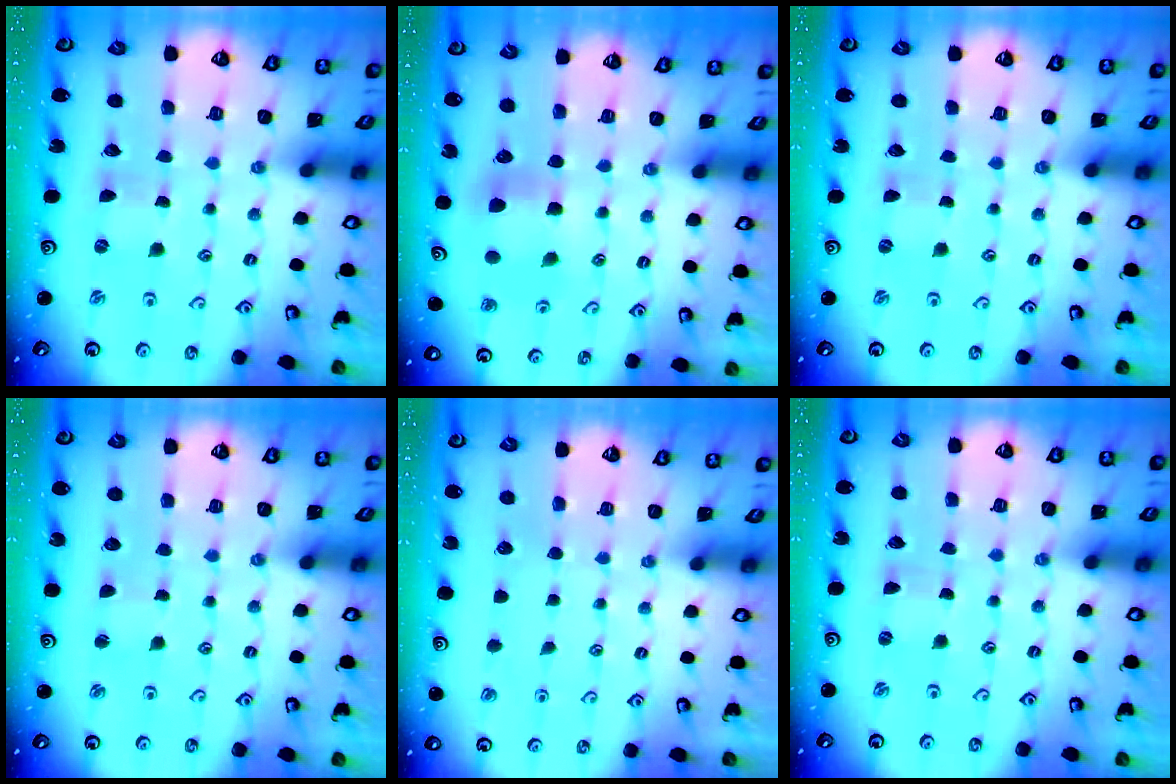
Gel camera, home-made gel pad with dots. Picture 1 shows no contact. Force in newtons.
{"total": 6.3, "press": 6.3, "slide": 0.4}
{"total": 0.0}
{"total": 1.5, "press": 1.5, "slide": 0.1}
{"total": 0.0}
{"total": 0.0}